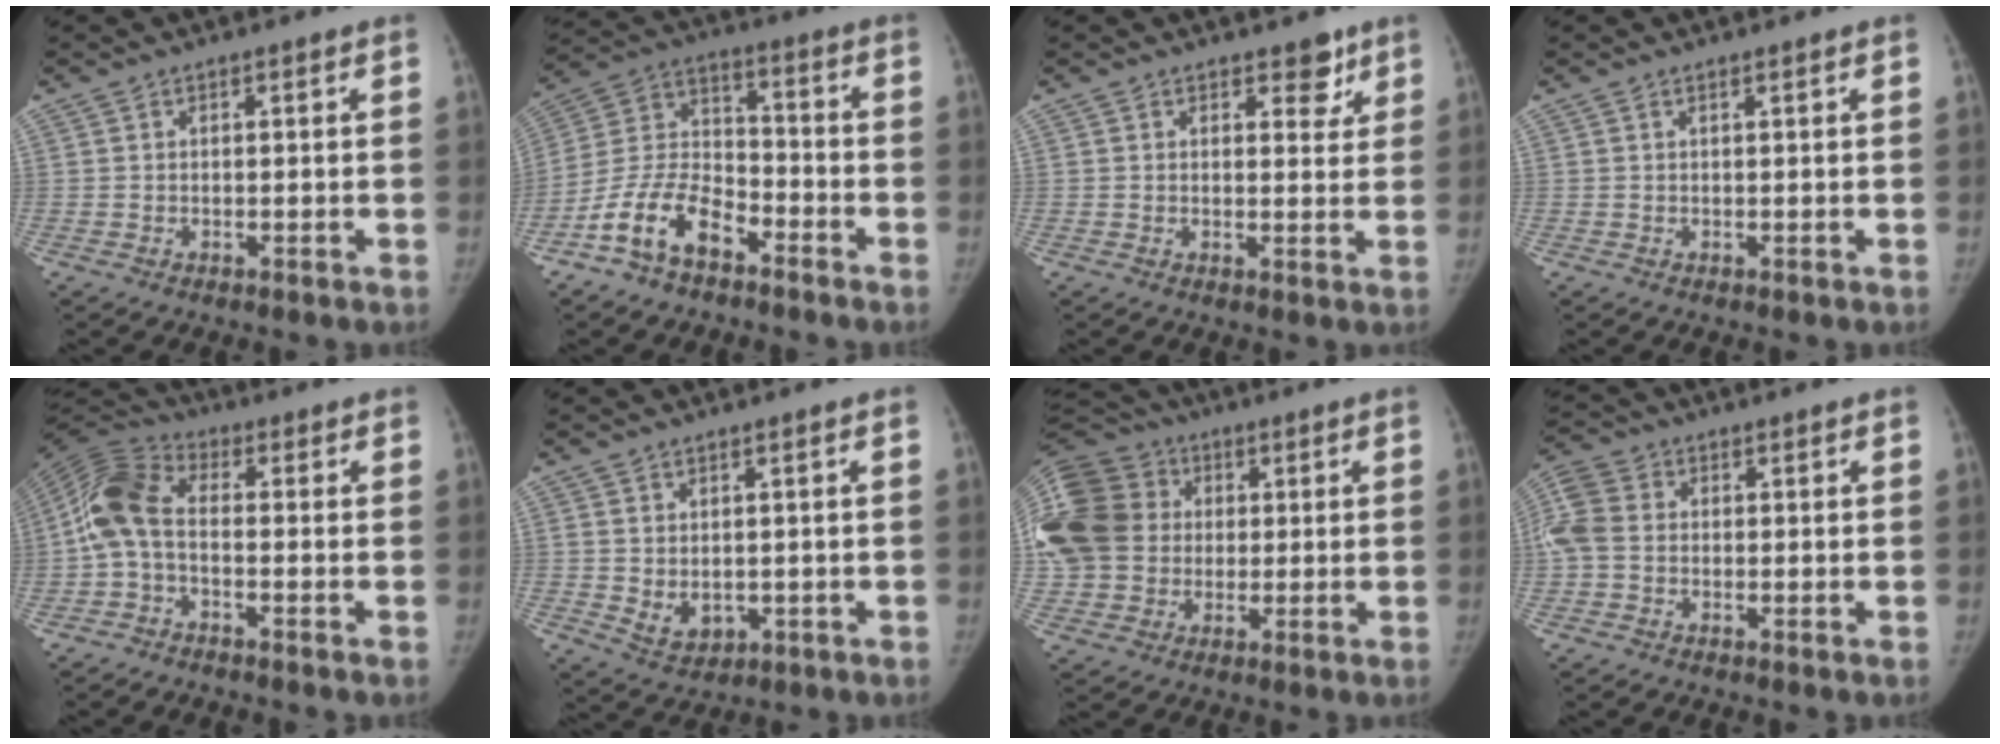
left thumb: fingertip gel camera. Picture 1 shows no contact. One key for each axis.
{"total": 12.8, "fx": -7.9, "fy": 6.9, "fz": 7.4, "tx": -0.142, "ty": 0.058, "tz": -0.160}
{"total": 3.8, "fx": 2.6, "fy": 2.1, "fz": 1.9, "tx": 0.005, "ty": -0.014, "tz": 0.032}
{"total": 0.0}
{"total": 9.4, "fx": -1.1, "fy": 5.3, "fz": 7.7, "tx": -0.163, "ty": 0.031, "tz": -0.038}
{"total": 4.4, "fx": -0.2, "fy": 3.3, "fz": 2.9, "tx": -0.034, "ty": -0.010, "tz": 0.013}
{"total": 21.9, "fx": 2.6, "fy": 18.8, "fz": 11.1, "tx": -0.265, "ty": 0.046, "tz": 0.050}
{"total": 8.4, "fx": -0.1, "fy": 6.8, "fz": 4.9, "tx": -0.122, "ty": 0.020, "tz": -0.007}